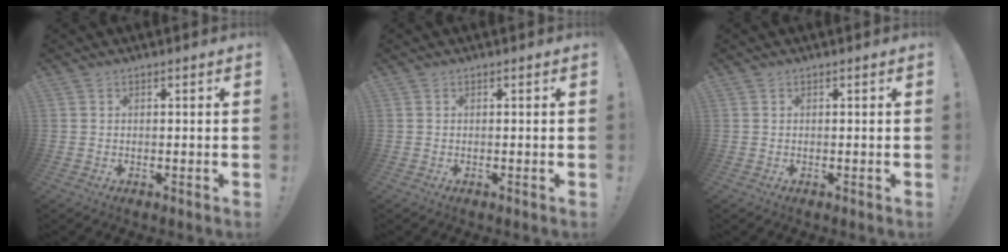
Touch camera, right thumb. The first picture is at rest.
{"total": 0.0}
{"total": 0.0}